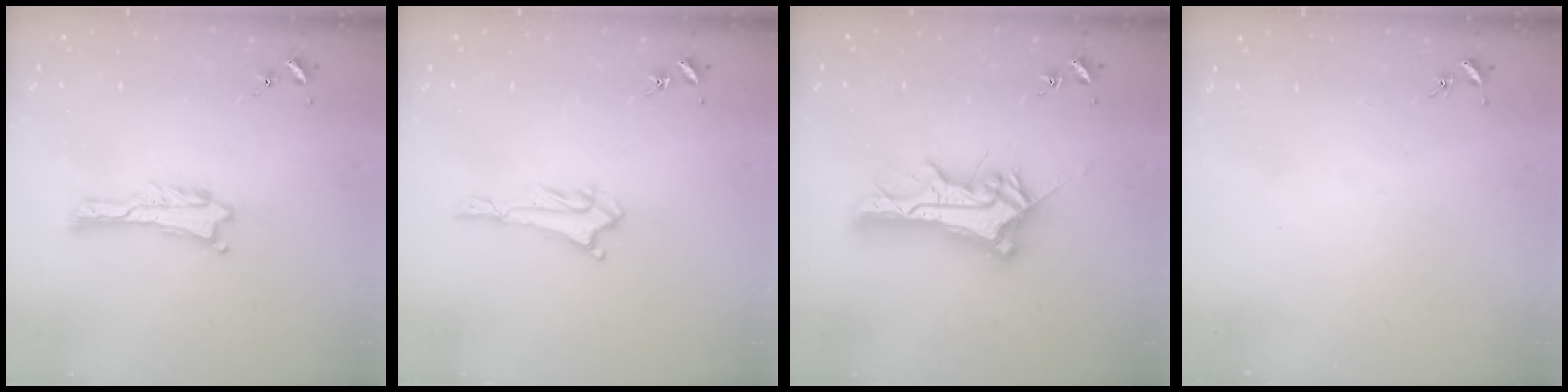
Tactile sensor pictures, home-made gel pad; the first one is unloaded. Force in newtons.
{"total": 1.7, "press": 1.7, "slide": 0.2}
{"total": 9.3, "press": 9.3, "slide": 0.7}
{"total": 0.0}